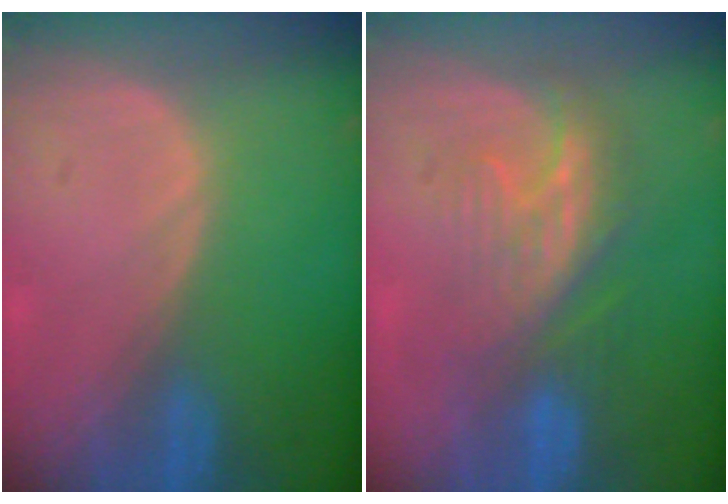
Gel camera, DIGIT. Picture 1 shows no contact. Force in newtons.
{"total": 7.6, "press": 7.1, "slide": 2.7}